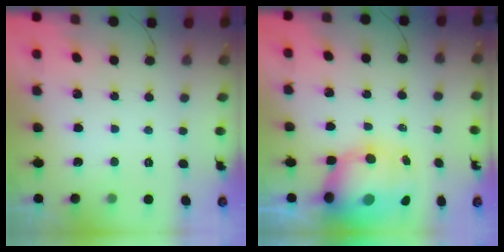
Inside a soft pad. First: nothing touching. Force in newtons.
{"total": 12.6, "press": 12.3, "slide": 2.7}